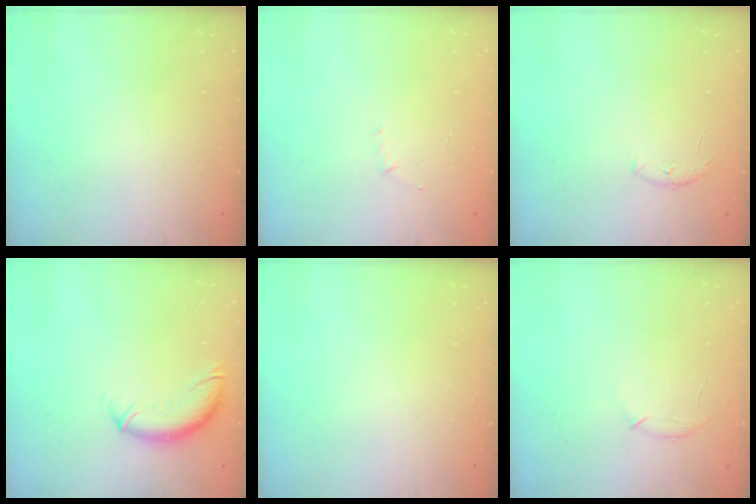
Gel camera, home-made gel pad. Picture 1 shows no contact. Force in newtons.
{"total": 2.9, "press": 2.8, "slide": 0.8}
{"total": 5.6, "press": 5.5, "slide": 1.1}
{"total": 10.3, "press": 10.3, "slide": 1.2}
{"total": 0.0}
{"total": 6.9, "press": 6.7, "slide": 1.8}